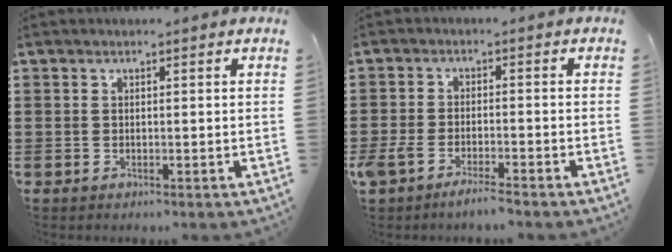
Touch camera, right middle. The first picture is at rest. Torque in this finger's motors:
{"motor_torque": [0.27, -0.16, 0.11, 0.06]}